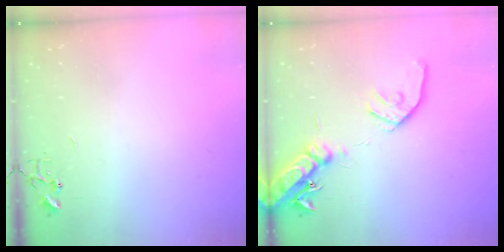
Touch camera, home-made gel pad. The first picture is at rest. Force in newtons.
{"total": 16.5, "press": 16.2, "slide": 2.9}